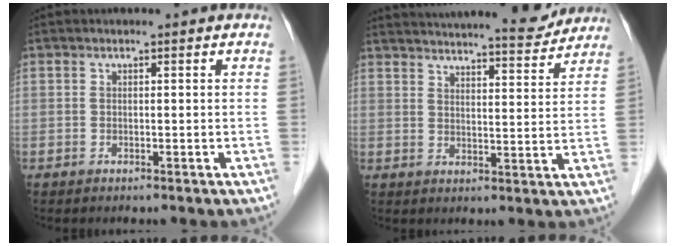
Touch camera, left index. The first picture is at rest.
{"total": 17.4, "force": [16.5, 1.8, 5.3], "torque": [-0.077, -0.006, 0.216]}